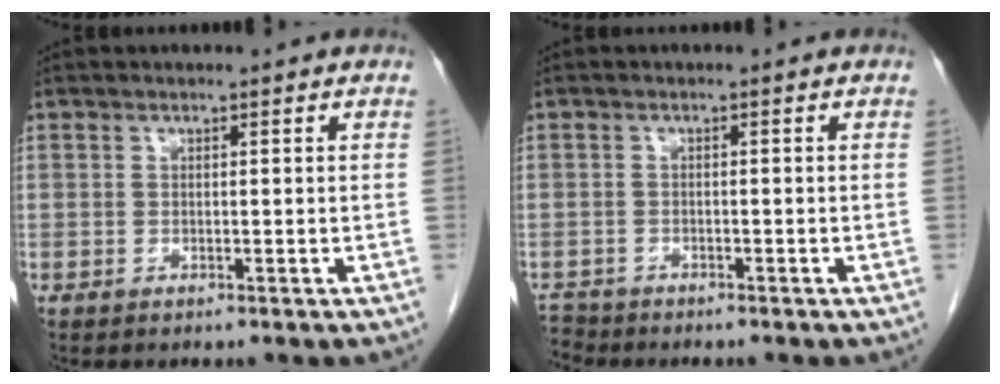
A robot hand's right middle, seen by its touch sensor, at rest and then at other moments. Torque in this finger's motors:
{"motor_torque": [-0.12, -0.15, -0.03, -0.02]}